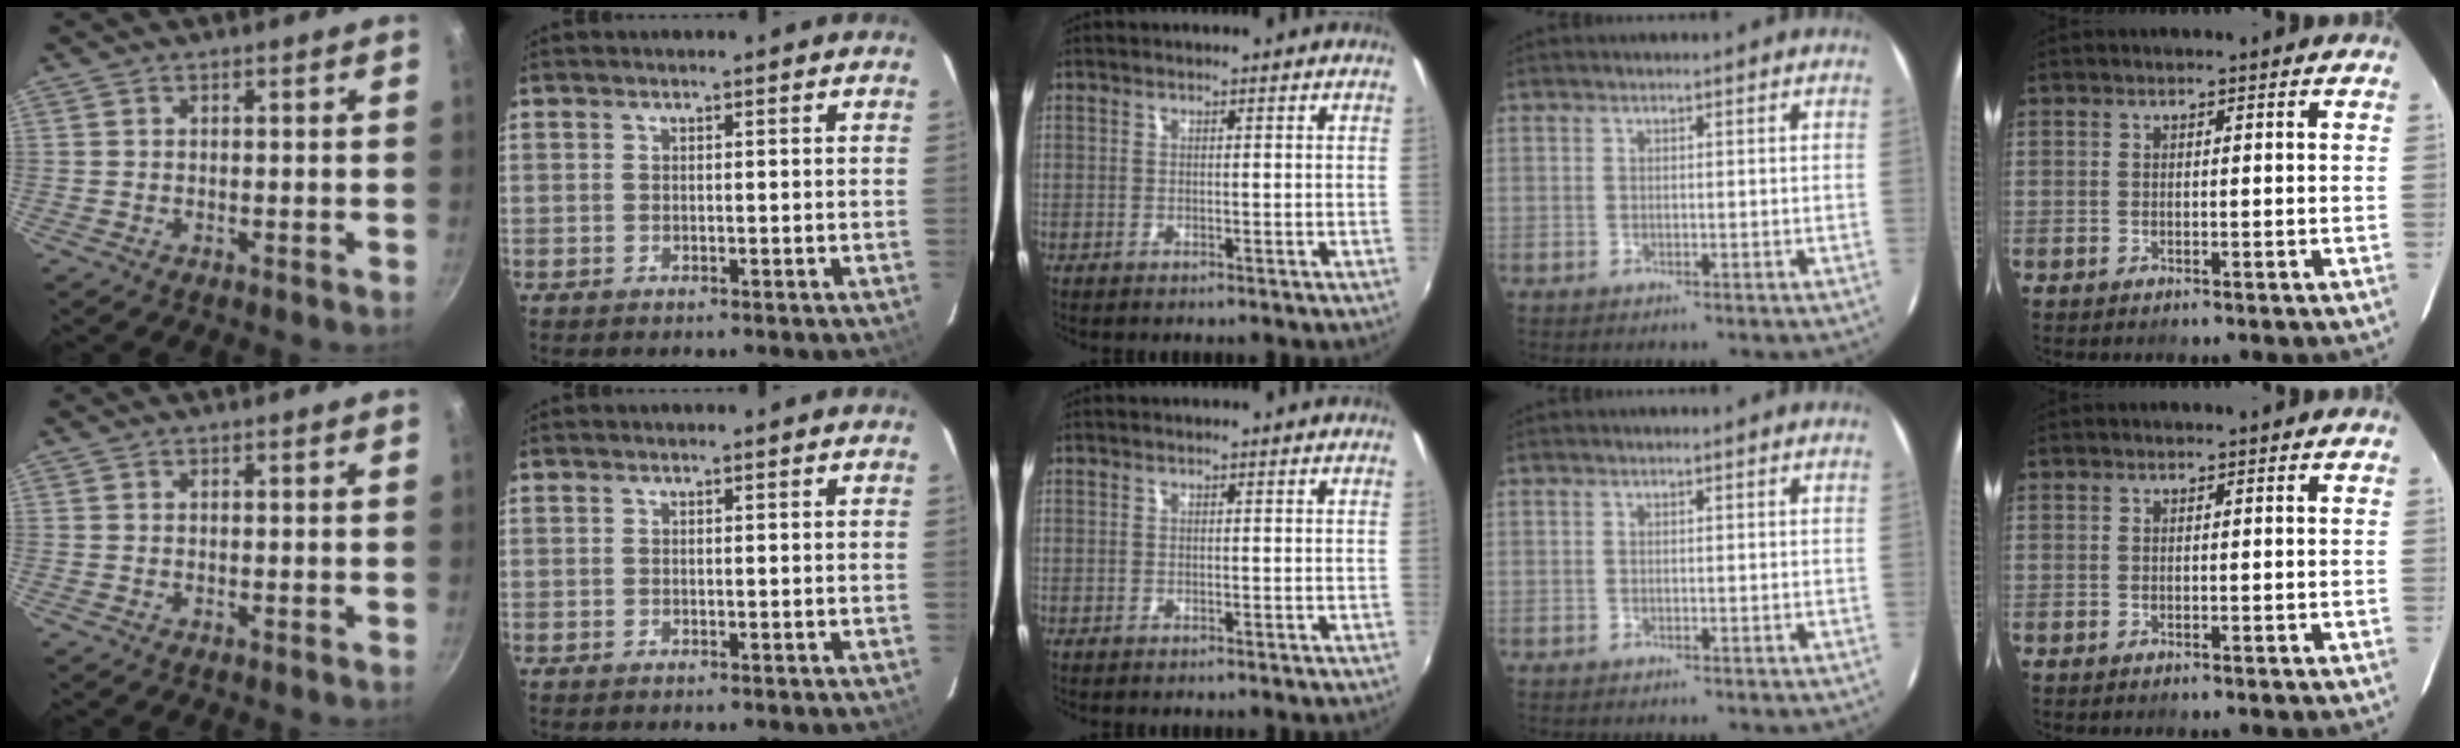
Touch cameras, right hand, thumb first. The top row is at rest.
{}